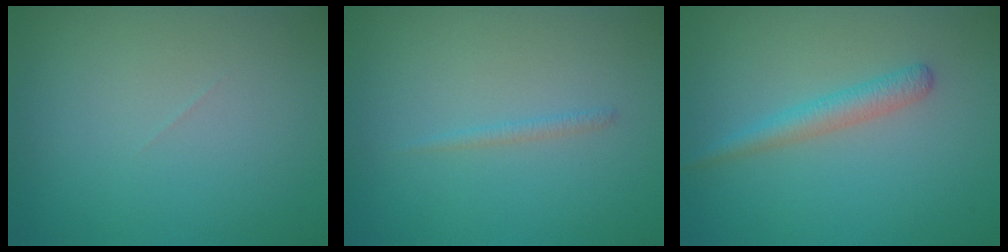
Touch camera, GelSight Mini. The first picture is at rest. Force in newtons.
{"total": 0.7, "press": 0.7, "slide": 0.1}
{"total": 2.1, "press": 2.1, "slide": 0.0}